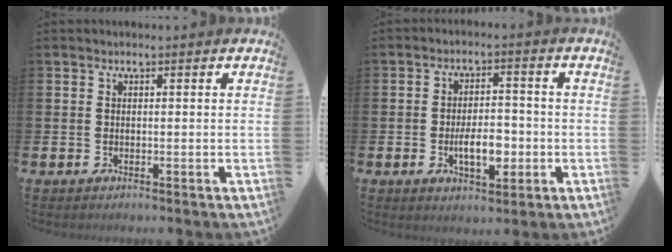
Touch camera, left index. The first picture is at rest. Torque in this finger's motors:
{"motor_torque": [1.33, 0.25, 0.25, 0.13]}